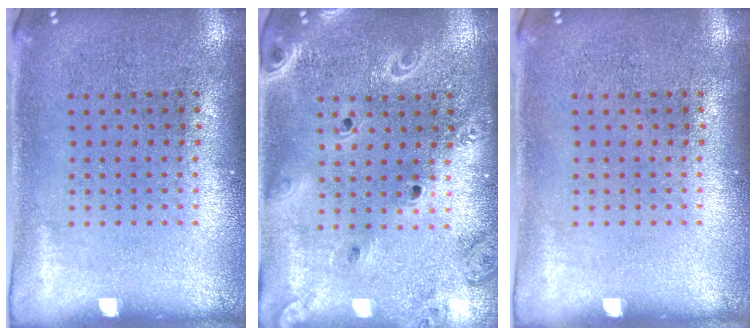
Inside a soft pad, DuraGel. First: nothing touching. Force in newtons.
{"total": 2.1, "press": 1.9, "slide": 0.8}
{"total": 0.0}